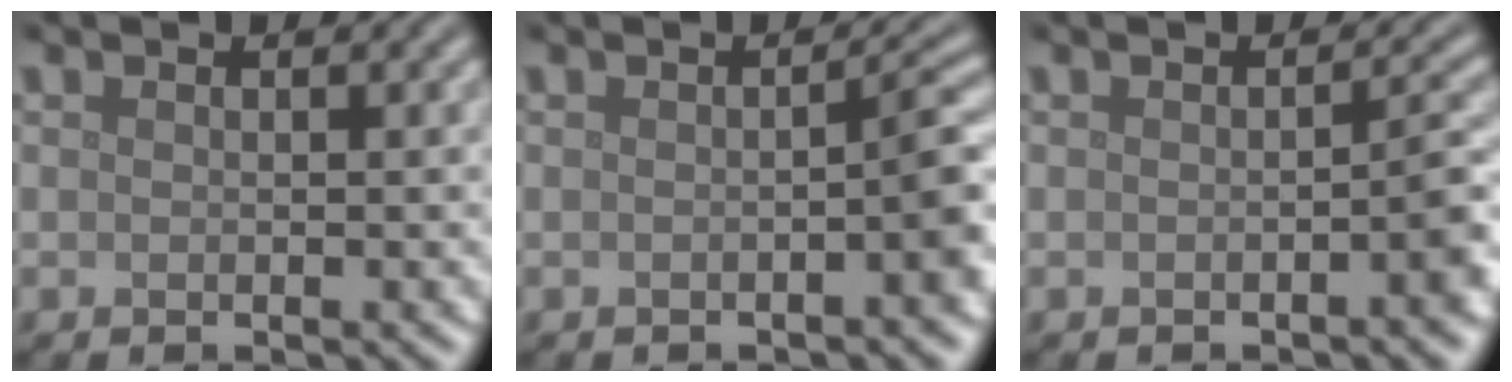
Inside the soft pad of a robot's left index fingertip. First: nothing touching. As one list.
[{"total": 2.5, "force": [-0.5, 0.5, 2.5], "torque": [-0.027, 0.011, -0.011]}, {"total": 1.9, "force": [-0.6, 0.4, 1.8], "torque": [-0.020, 0.006, -0.011]}]